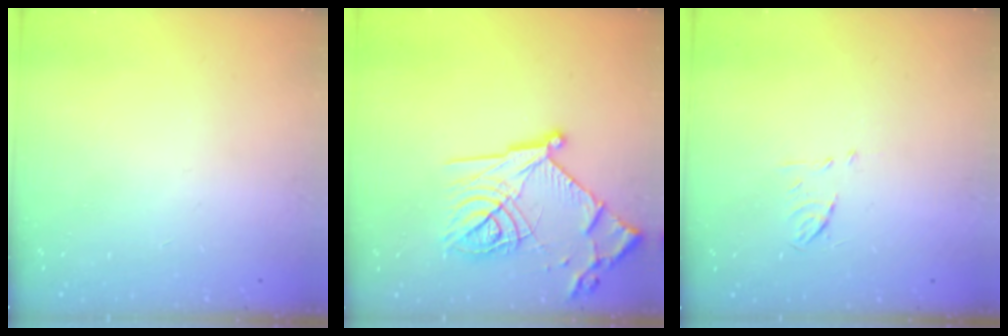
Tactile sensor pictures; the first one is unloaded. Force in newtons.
{"total": 21.2, "press": 21.2, "slide": 1.8}
{"total": 5.3, "press": 5.2, "slide": 0.8}